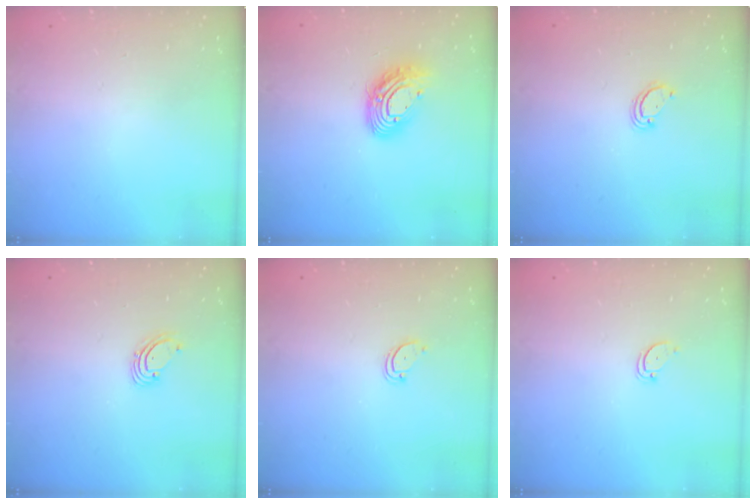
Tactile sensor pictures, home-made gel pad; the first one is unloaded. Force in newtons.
{"total": 13.4, "press": 13.4, "slide": 1.3}
{"total": 2.8, "press": 2.8, "slide": 0.2}
{"total": 1.6, "press": 1.6, "slide": 0.1}
{"total": 3.0, "press": 3.0, "slide": 0.3}
{"total": 2.6, "press": 2.6, "slide": 0.1}